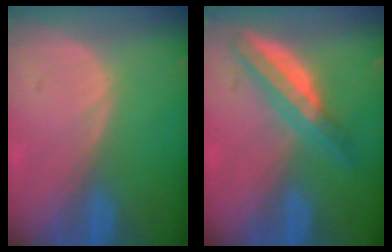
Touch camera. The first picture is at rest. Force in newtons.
{"total": 6.4, "press": 5.6, "slide": 3.1}